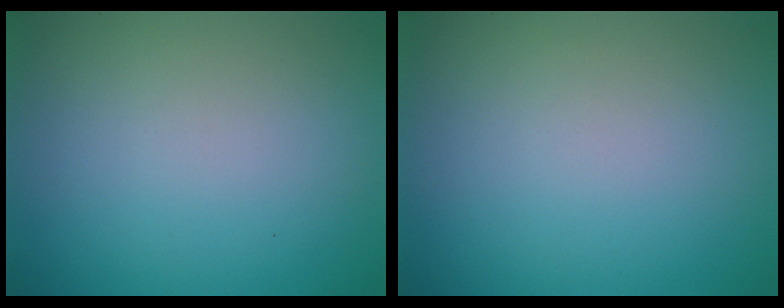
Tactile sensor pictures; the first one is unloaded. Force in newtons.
{"total": 0.0}